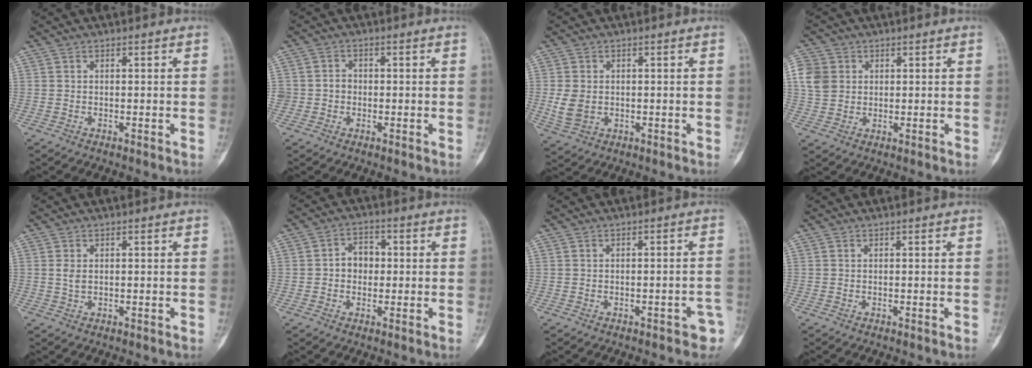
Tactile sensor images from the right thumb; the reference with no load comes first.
{"total": 2.4, "force": [-0.4, 2.3, 0.7], "torque": [0.007, 0.010, -0.011]}
{"total": 5.0, "force": [-0.2, 3.8, 3.2], "torque": [-0.060, -0.002, 0.003]}
{"total": 6.4, "force": [1.5, 5.5, 2.8], "torque": [-0.044, 0.002, 0.029]}
{"total": 1.5, "force": [0.2, 0.9, 1.2], "torque": [-0.023, -0.001, 0.006]}
{"total": 4.8, "force": [0.0, 3.9, 2.9], "torque": [-0.023, 0.017, -0.008]}
{"total": 3.8, "force": [-2.2, 1.7, 2.6], "torque": [-0.014, 0.022, -0.023]}
{"total": 0.0}